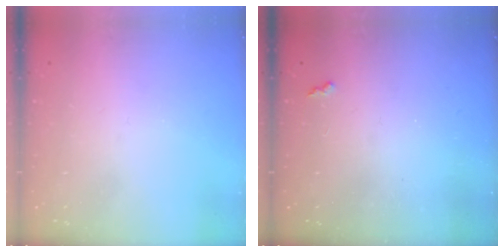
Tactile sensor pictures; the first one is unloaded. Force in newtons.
{"total": 1.9, "press": 1.8, "slide": 0.5}